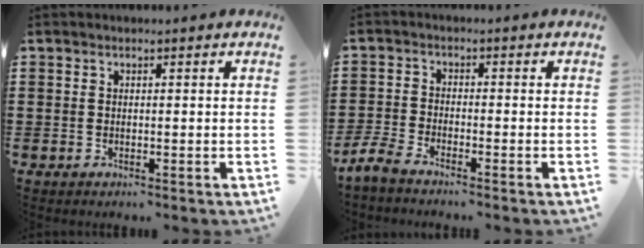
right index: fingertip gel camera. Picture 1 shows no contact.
{"total": 3.1, "force": [-2.9, 0.1, 0.8], "torque": [-0.041, -0.006, -0.066]}